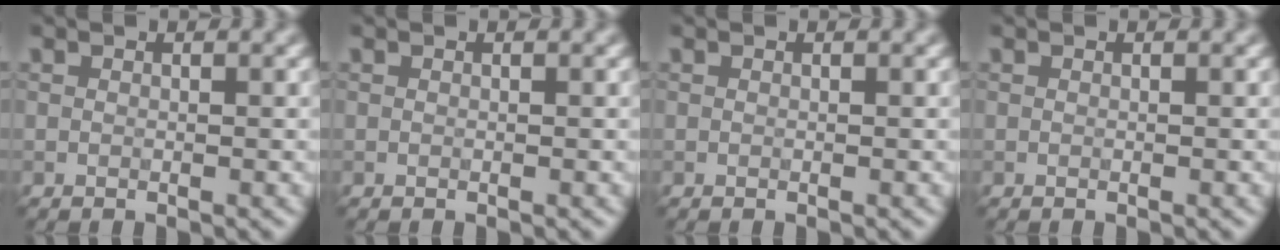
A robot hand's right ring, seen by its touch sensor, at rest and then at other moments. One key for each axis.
{"total": 0.0}
{"total": 0.0}
{"total": 0.0}